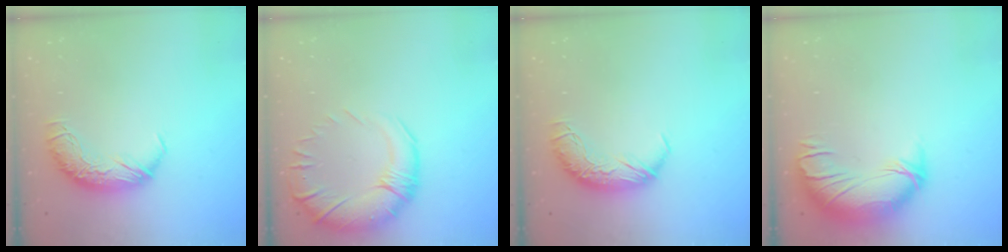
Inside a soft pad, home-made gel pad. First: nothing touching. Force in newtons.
{"total": 4.5, "press": 2.3, "slide": 3.9}
{"total": 0.0}
{"total": 2.5, "press": 1.2, "slide": 2.2}